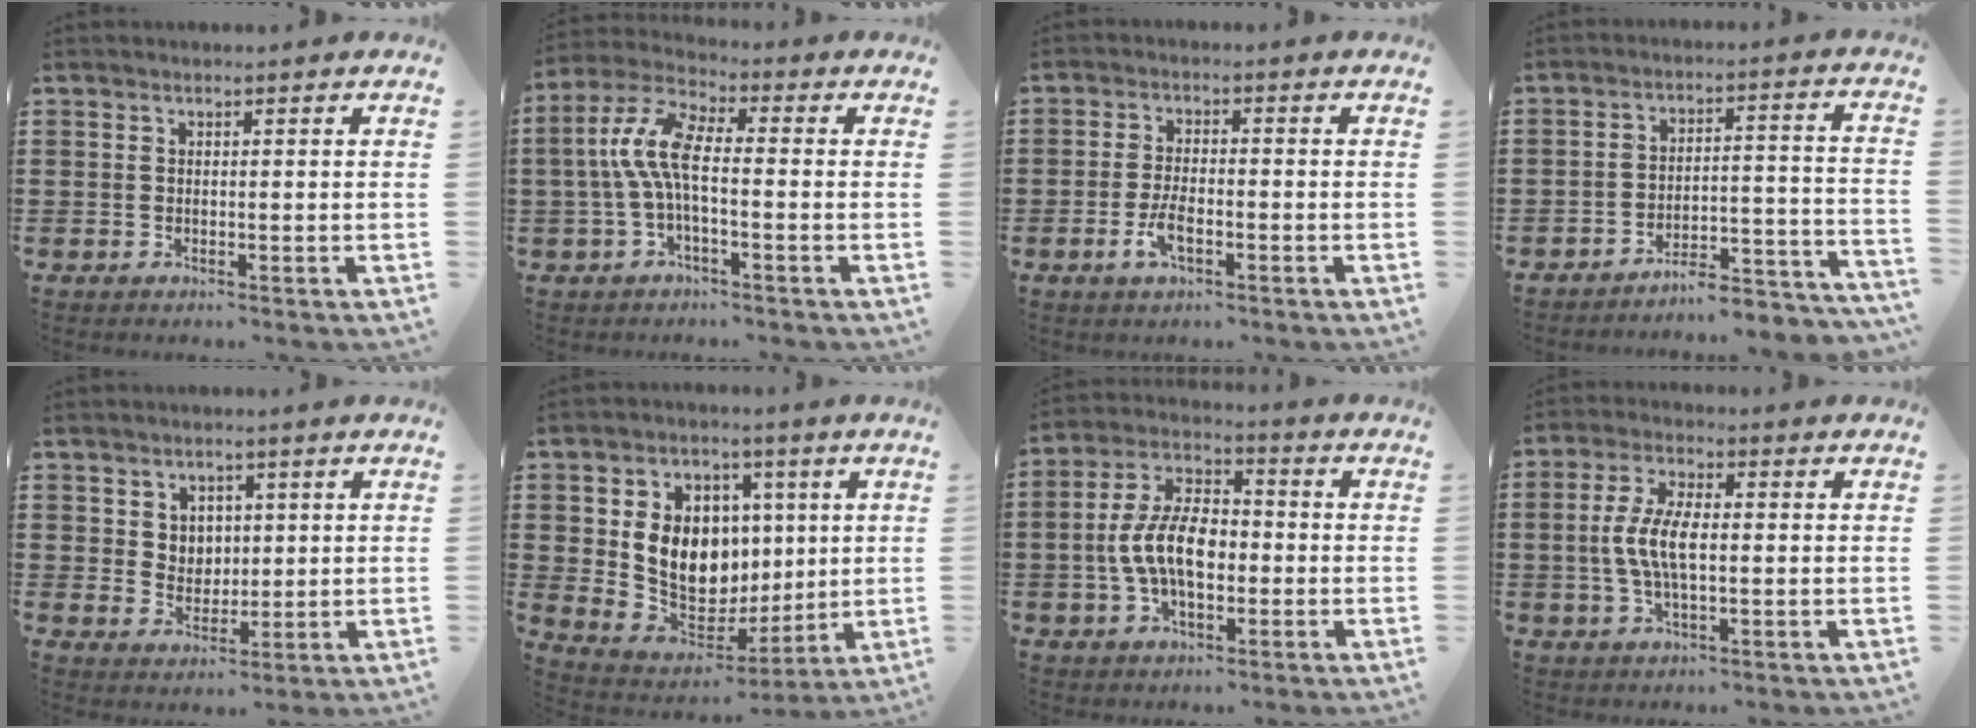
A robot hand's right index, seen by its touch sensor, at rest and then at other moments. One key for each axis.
{"total": 7.6, "fx": -0.8, "fy": 2.5, "fz": 7.1, "tx": -0.174, "ty": -0.013, "tz": -0.025}
{"total": 3.8, "fx": -1.7, "fy": 1.6, "fz": 3.0, "tx": -0.065, "ty": 0.002, "tz": -0.035}
{"total": 5.4, "fx": -5.2, "fy": 0.3, "fz": 1.3, "tx": -0.022, "ty": 0.001, "tz": -0.106}
{"total": 3.9, "fx": 1.7, "fy": 3.5, "fz": 0.7, "tx": -0.022, "ty": 0.007, "tz": 0.029}
{"total": 11.1, "fx": 1.8, "fy": 9.2, "fz": 5.9, "tx": -0.133, "ty": 0.006, "tz": 0.040}
{"total": 9.3, "fx": -1.4, "fy": 5.1, "fz": 7.6, "tx": -0.176, "ty": 0.005, "tz": -0.034}
{"total": 6.7, "fx": -0.5, "fy": 2.6, "fz": 6.2, "tx": -0.144, "ty": -0.007, "tz": -0.020}